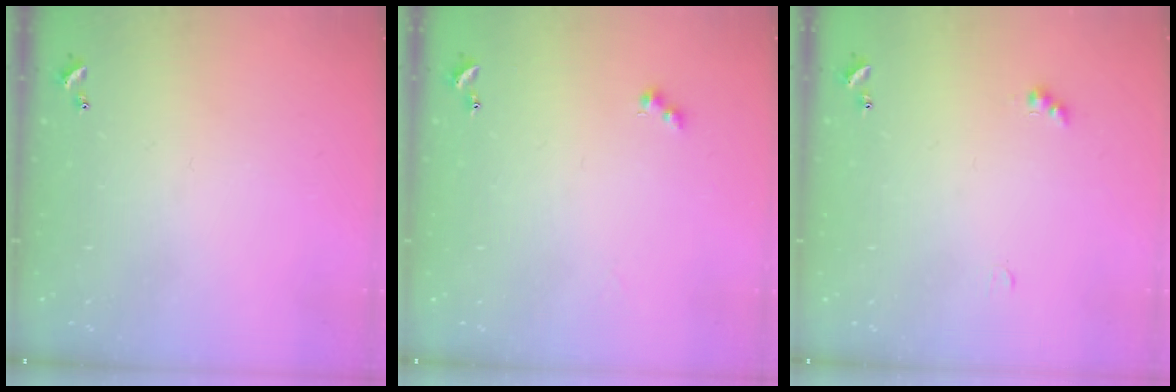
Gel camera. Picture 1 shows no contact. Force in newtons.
{"total": 2.4, "press": 2.3, "slide": 0.5}
{"total": 1.8, "press": 1.8, "slide": 0.4}